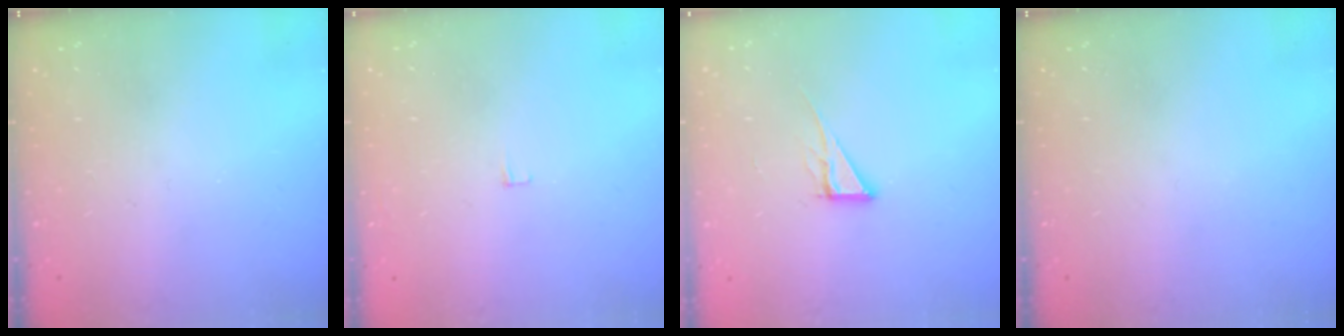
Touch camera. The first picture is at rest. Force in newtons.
{"total": 3.9, "press": 3.8, "slide": 0.4}
{"total": 6.1, "press": 6.1, "slide": 0.3}
{"total": 0.0}